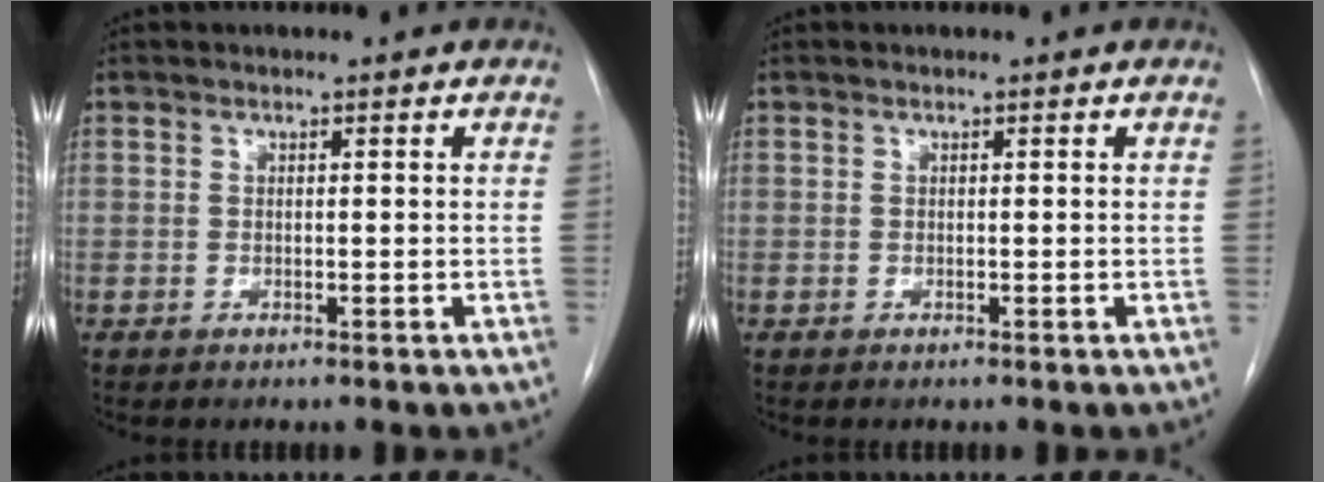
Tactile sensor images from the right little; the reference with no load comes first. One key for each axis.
{"total": 0.0}